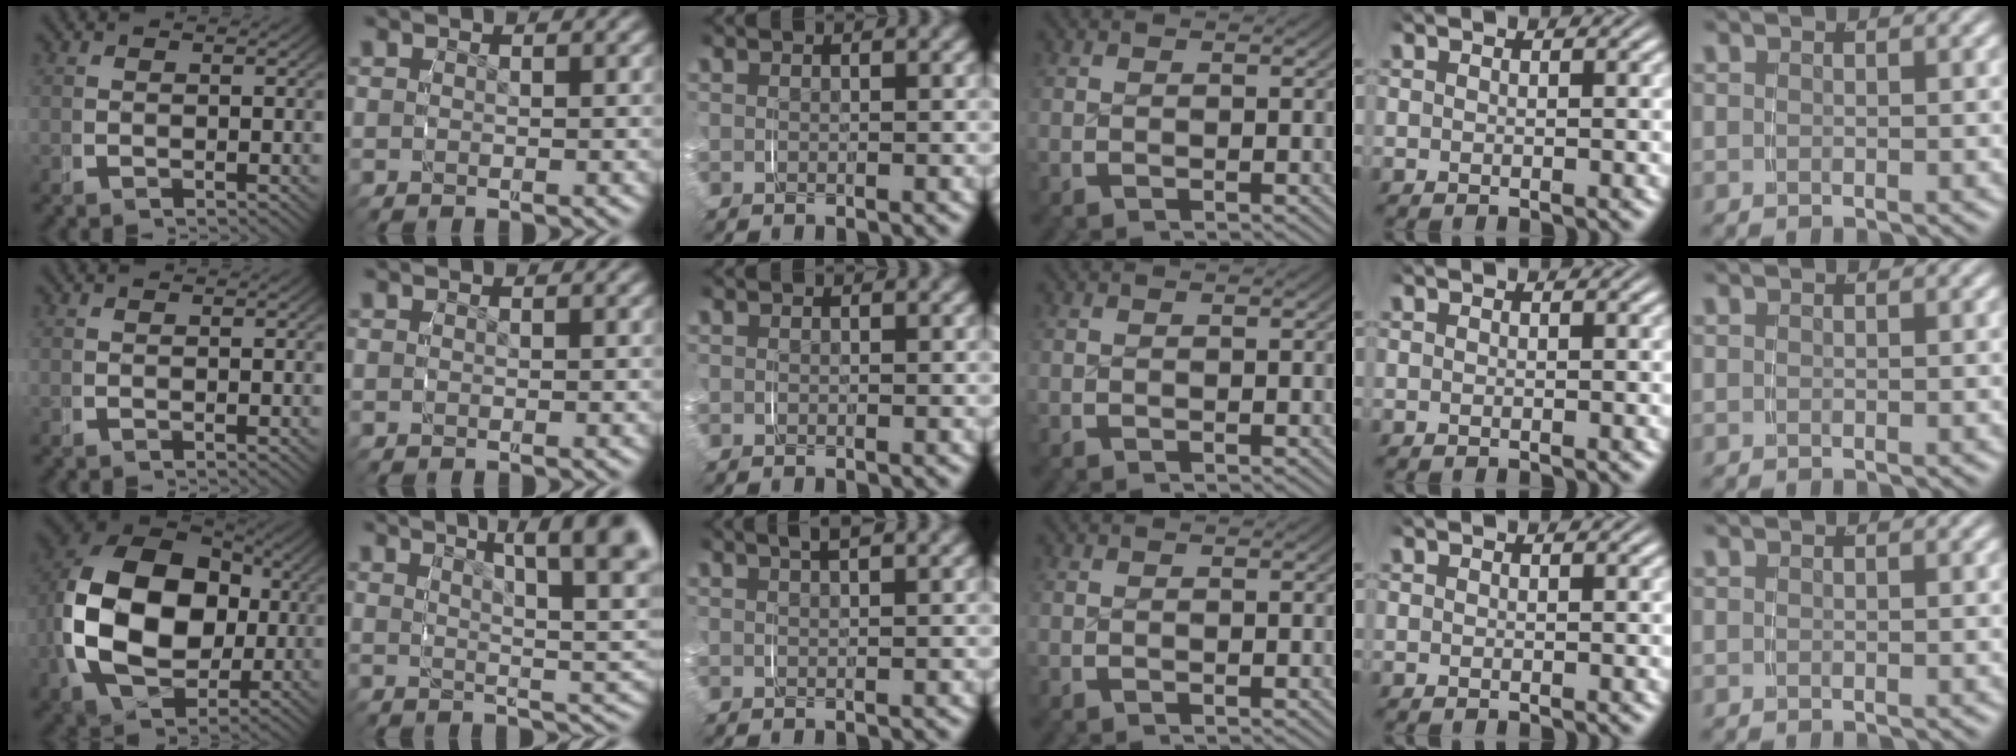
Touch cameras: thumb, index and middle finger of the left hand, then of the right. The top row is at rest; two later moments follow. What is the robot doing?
{"motion": "grasp_and_lifting", "object": "paper plate"}